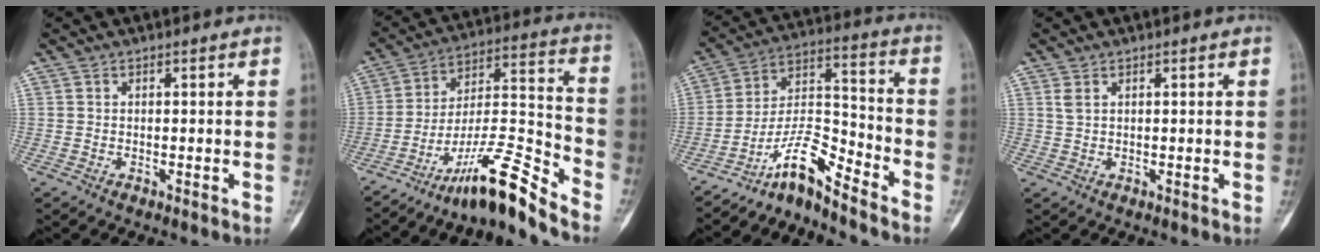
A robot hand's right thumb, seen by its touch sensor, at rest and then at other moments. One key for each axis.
{"total": 14.6, "fx": -11.6, "fy": 1.2, "fz": 8.7, "tx": -0.153, "ty": 0.107, "tz": -0.202}
{"total": 9.8, "fx": -8.3, "fy": 1.5, "fz": 5.0, "tx": -0.097, "ty": 0.101, "tz": -0.156}
{"total": 1.4, "fx": 0.8, "fy": 0.6, "fz": 1.0, "tx": -0.023, "ty": 0.007, "tz": 0.023}